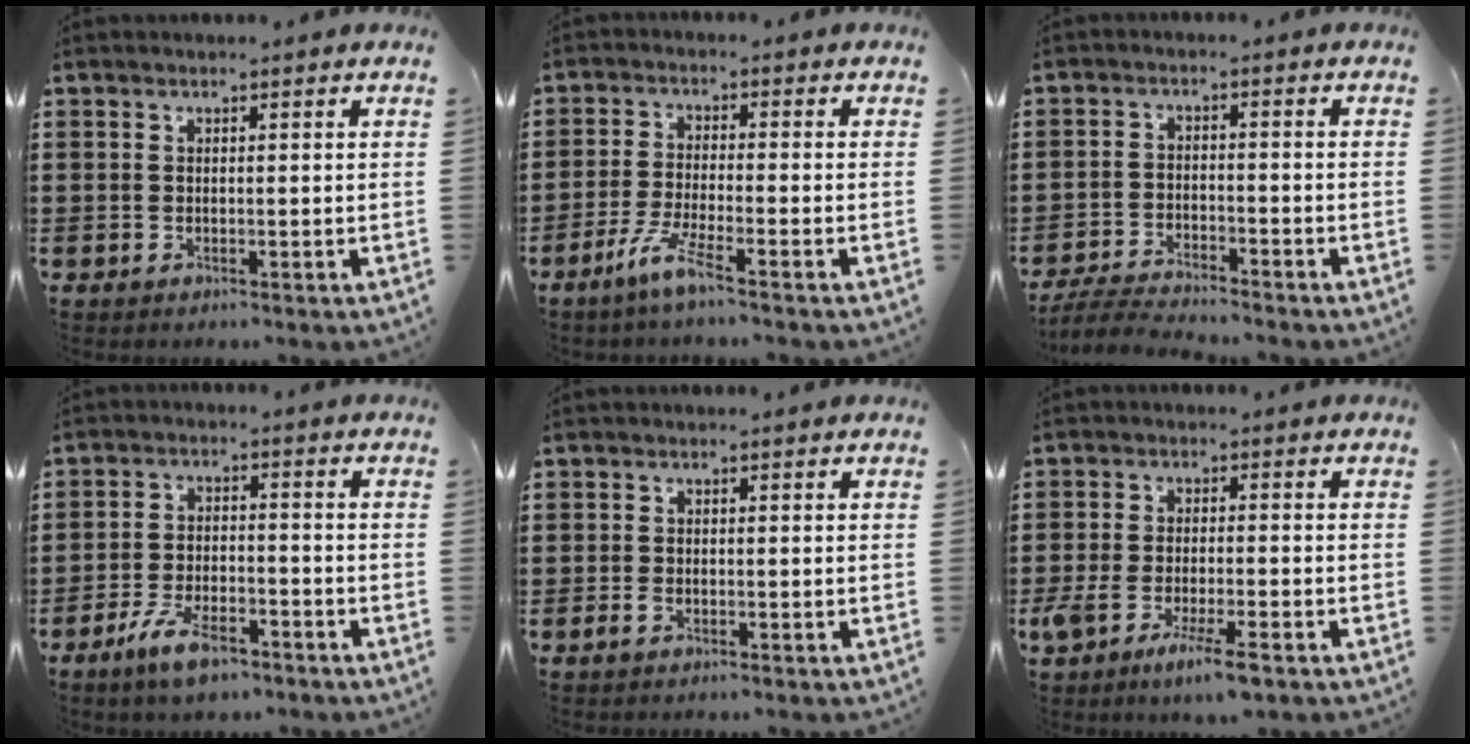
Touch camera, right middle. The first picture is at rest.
{"total": 5.2, "force": [-3.6, 0.3, 3.8], "torque": [-0.082, -0.010, -0.068]}
{"total": 4.3, "force": [-4.2, 0.3, 1.0], "torque": [-0.031, -0.003, -0.090]}
{"total": 6.8, "force": [-4.8, 2.3, 4.3], "torque": [-0.091, 0.004, -0.091]}
{"total": 1.2, "force": [-0.6, 0.6, 0.8], "torque": [-0.031, -0.007, -0.017]}
{"total": 6.0, "force": [-3.5, 1.3, 4.6], "torque": [-0.100, -0.011, -0.068]}